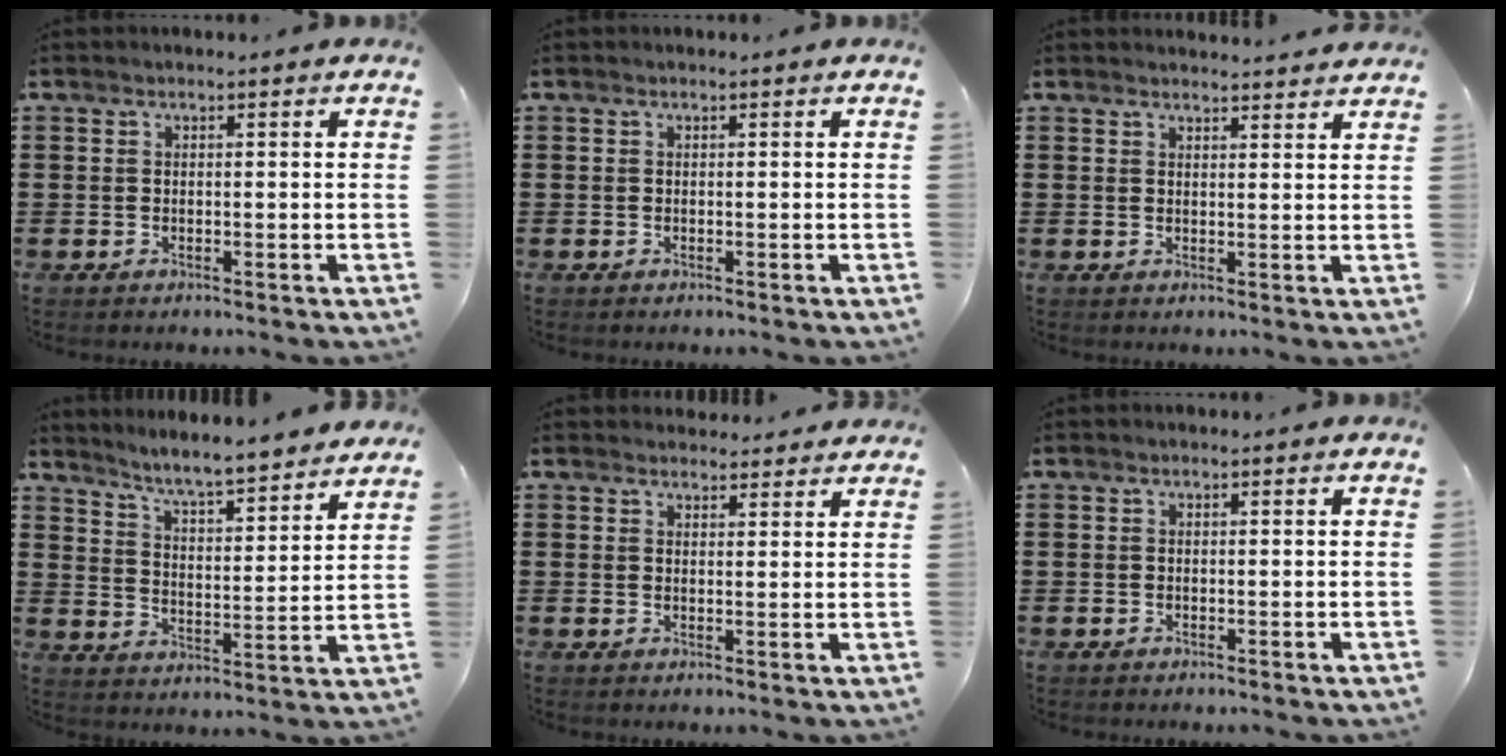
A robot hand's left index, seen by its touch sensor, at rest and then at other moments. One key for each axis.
{"total": 0.0}
{"total": 2.2, "fx": 2.1, "fy": -0.1, "fz": 0.1, "tx": -0.007, "ty": -0.005, "tz": 0.042}
{"total": 5.3, "fx": 5.1, "fy": -0.8, "fz": 1.3, "tx": -0.051, "ty": -0.047, "tz": 0.080}
{"total": 2.3, "fx": 2.3, "fy": 0.5, "fz": 0.0, "tx": -0.007, "ty": -0.004, "tz": 0.045}
{"total": 0.0}